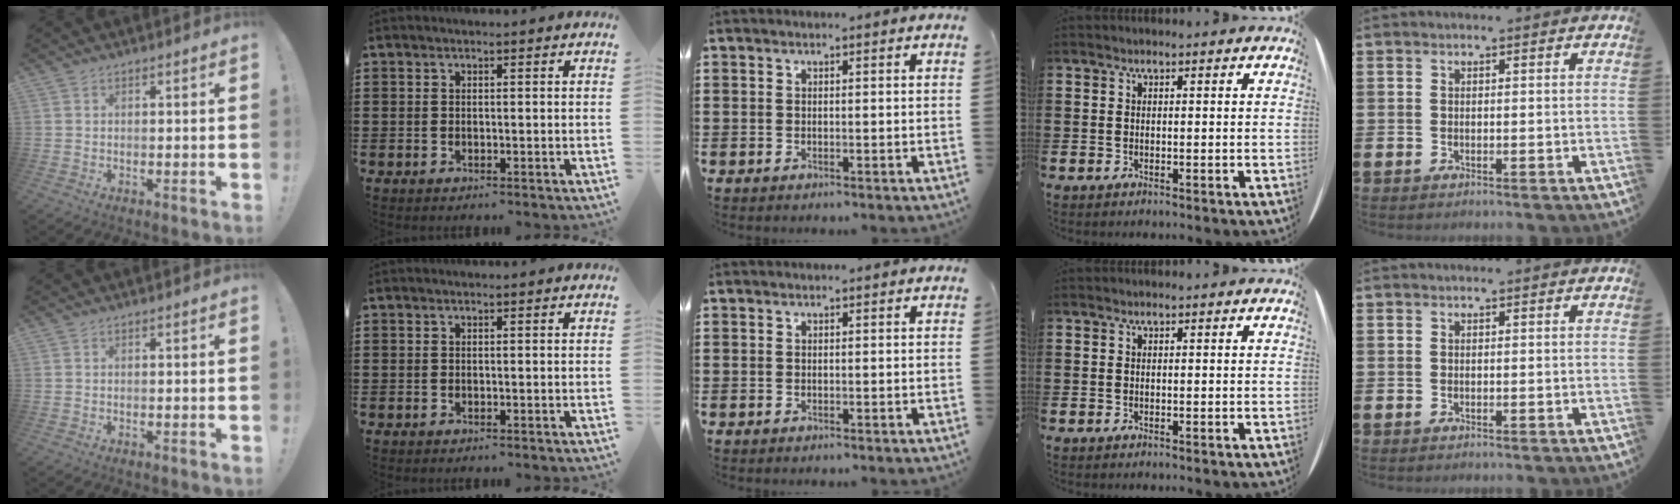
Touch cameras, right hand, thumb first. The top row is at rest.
{}